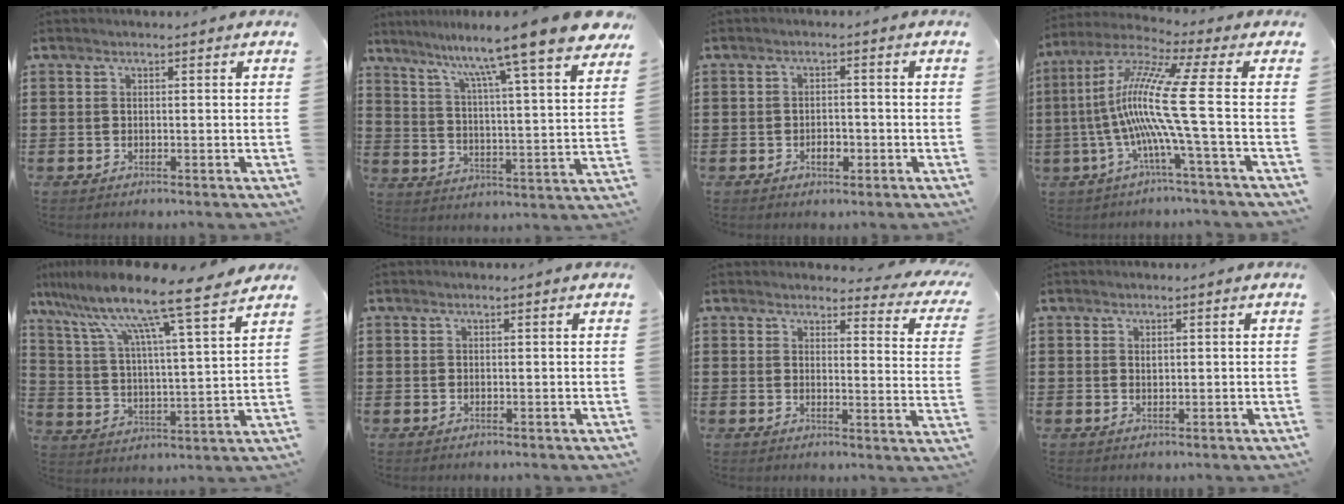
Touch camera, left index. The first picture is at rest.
{"total": 11.1, "force": [9.4, -1.8, 5.5], "torque": [-0.117, -0.082, 0.144]}
{"total": 2.4, "force": [-0.8, 1.4, 1.8], "torque": [-0.037, 0.002, -0.017]}
{"total": 13.8, "force": [-1.6, -0.1, 13.8], "torque": [-0.318, -0.025, -0.058]}
{"total": 10.9, "force": [9.0, -0.5, 6.1], "torque": [-0.155, -0.063, 0.142]}
{"total": 0.0}
{"total": 3.3, "force": [3.0, 0.5, 1.2], "torque": [-0.030, -0.017, 0.051]}
{"total": 0.6, "force": [0.4, 0.4, 0.2], "torque": [-0.006, 0.002, 0.007]}